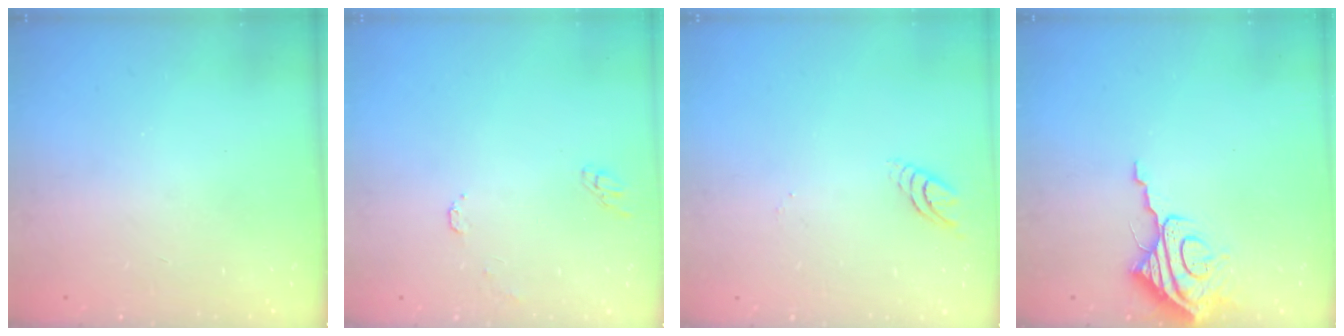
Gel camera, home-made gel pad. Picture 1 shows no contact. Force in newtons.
{"total": 6.0, "press": 6.0, "slide": 0.5}
{"total": 4.4, "press": 4.4, "slide": 0.1}
{"total": 10.1, "press": 10.0, "slide": 0.9}